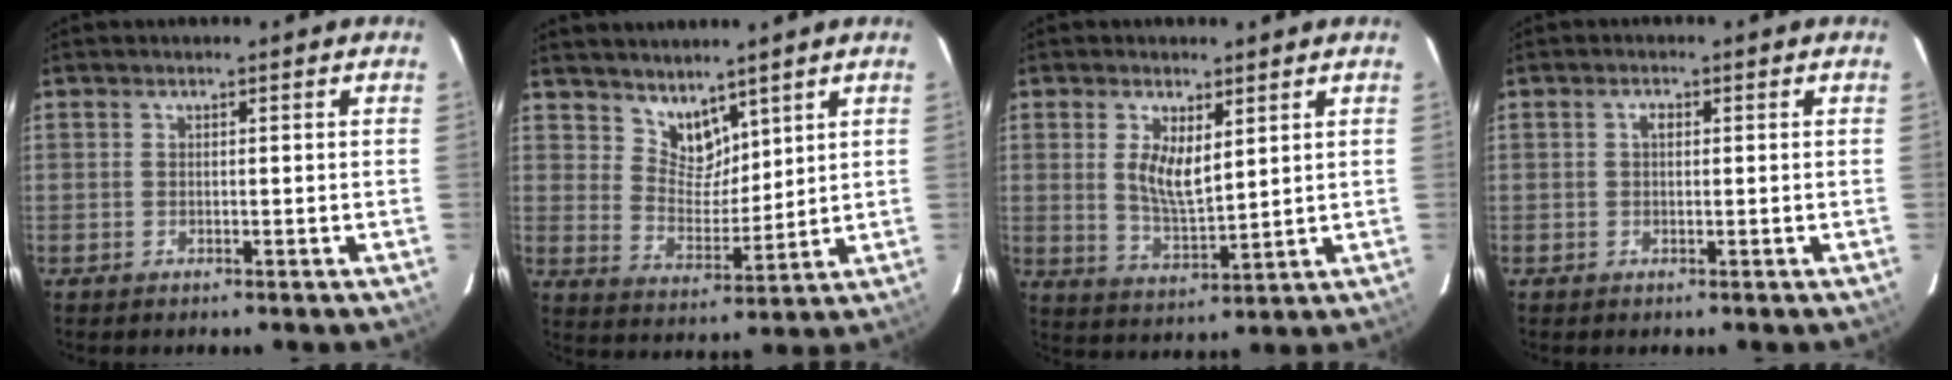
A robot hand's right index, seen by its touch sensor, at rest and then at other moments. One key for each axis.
{"total": 7.1, "fx": 5.6, "fy": 3.7, "fz": 2.2, "tx": -0.027, "ty": -0.001, "tz": 0.110}
{"total": 7.0, "fx": 2.4, "fy": 2.9, "fz": 5.9, "tx": -0.107, "ty": -0.006, "tz": 0.052}
{"total": 1.3, "fx": 0.3, "fy": 0.8, "fz": 1.0, "tx": -0.017, "ty": 0.007, "tz": 0.003}